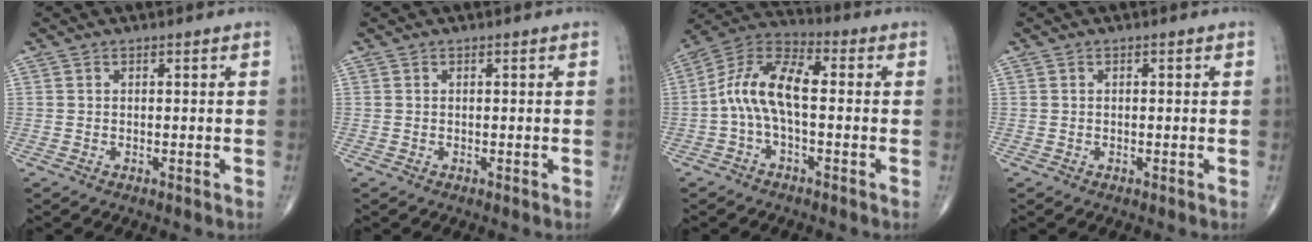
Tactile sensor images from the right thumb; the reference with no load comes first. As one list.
[{"total": 0.0}, {"total": 11.4, "force": [-0.7, 5.3, 10.1], "torque": [-0.193, 0.041, -0.023]}, {"total": 0.0}]